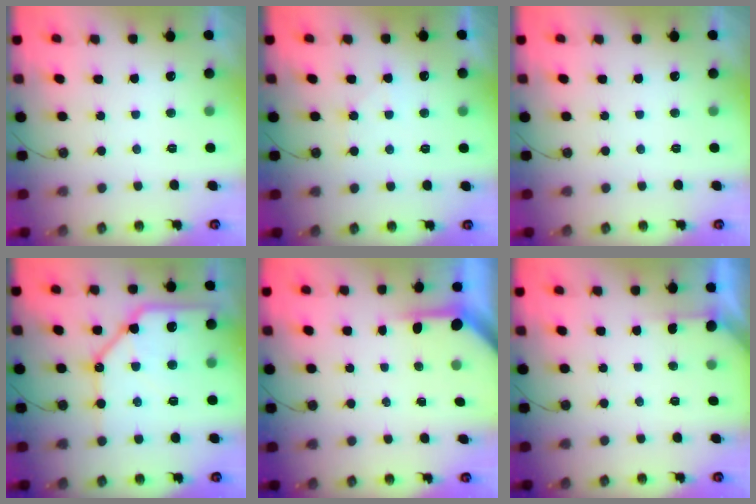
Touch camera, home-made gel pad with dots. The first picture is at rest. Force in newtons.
{"total": 4.0, "press": 4.0, "slide": 0.5}
{"total": 0.0}
{"total": 17.8, "press": 17.7, "slide": 2.1}
{"total": 4.0, "press": 4.0, "slide": 0.3}
{"total": 2.7, "press": 2.7, "slide": 0.3}